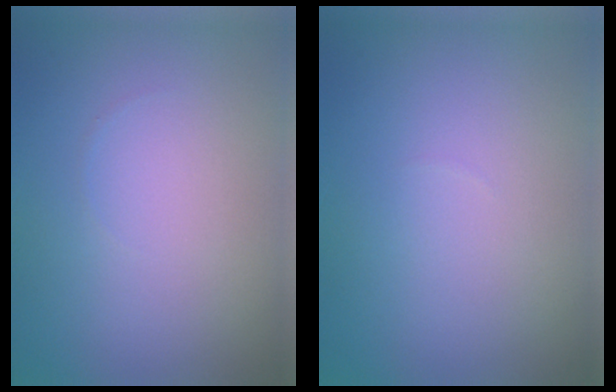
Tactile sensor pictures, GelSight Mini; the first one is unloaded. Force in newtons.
{"total": 0.0}